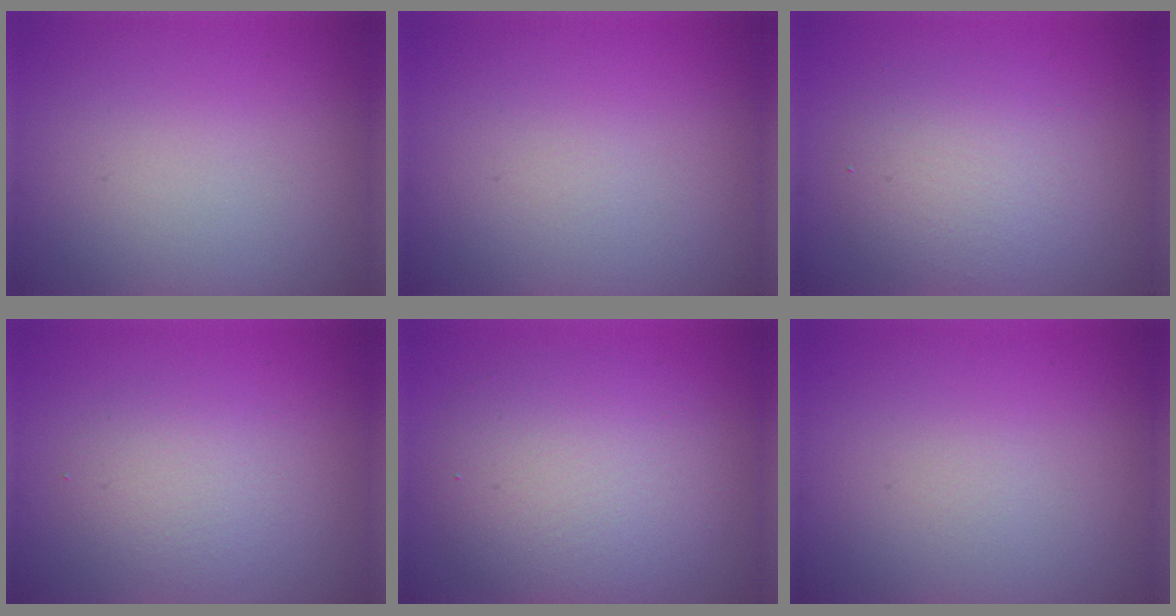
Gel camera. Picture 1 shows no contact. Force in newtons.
{"total": 0.0}
{"total": 3.9, "press": 3.9, "slide": 0.2}
{"total": 2.6, "press": 2.6, "slide": 0.2}
{"total": 6.0, "press": 6.0, "slide": 0.2}
{"total": 0.0}